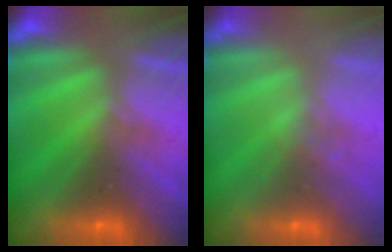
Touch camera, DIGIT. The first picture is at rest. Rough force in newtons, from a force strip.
{"total": 2.2}